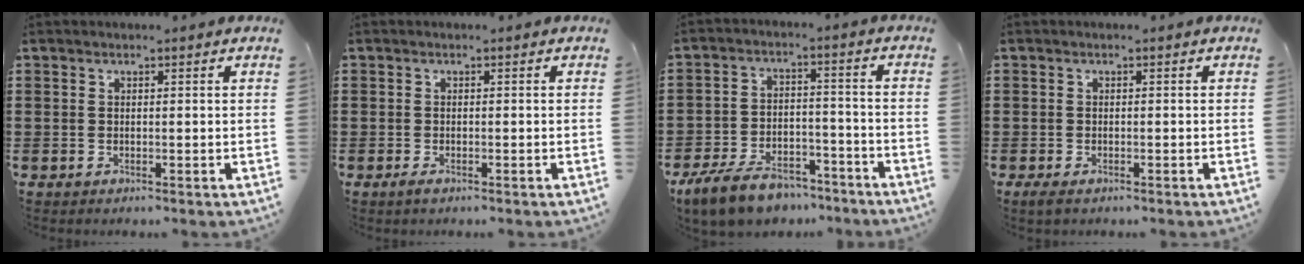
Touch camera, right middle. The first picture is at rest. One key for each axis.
{"total": 0.8, "fx": -0.5, "fy": 0.3, "fz": 0.4, "tx": -0.009, "ty": -0.004, "tz": -0.010}
{"total": 8.4, "fx": -7.2, "fy": 2.5, "fz": 3.3, "tx": -0.062, "ty": 0.021, "tz": -0.138}
{"total": 0.9, "fx": -0.5, "fy": 0.5, "fz": 0.4, "tx": -0.017, "ty": -0.004, "tz": -0.012}